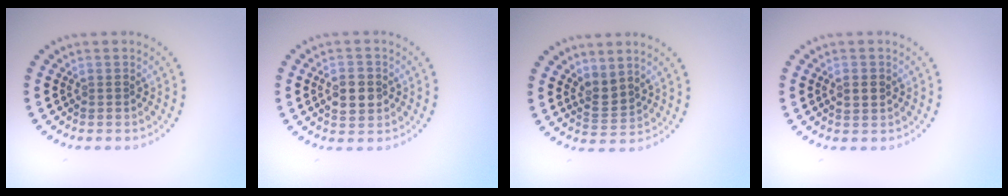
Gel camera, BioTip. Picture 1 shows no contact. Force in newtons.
{"total": 3.4, "press": 3.4, "slide": 0.2}
{"total": 2.1, "press": 1.5, "slide": 1.4}
{"total": 1.7, "press": 1.7, "slide": 0.0}